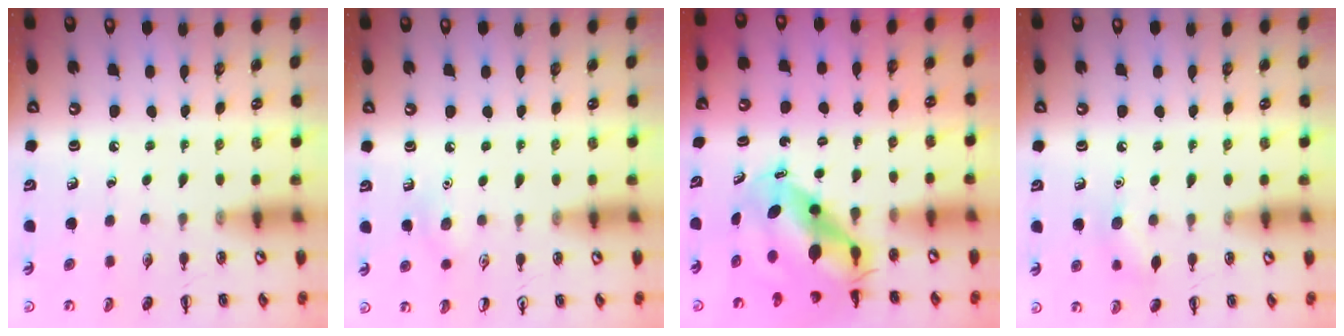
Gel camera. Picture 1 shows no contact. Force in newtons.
{"total": 6.0, "press": 5.8, "slide": 1.6}
{"total": 8.7, "press": 8.4, "slide": 2.2}
{"total": 7.8, "press": 7.7, "slide": 1.6}